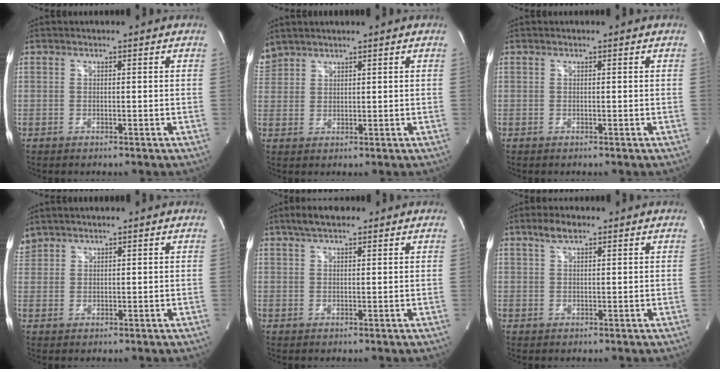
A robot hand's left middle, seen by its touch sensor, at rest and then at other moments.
{"total": 3.7, "force": [3.5, 1.2, 0.3], "torque": [-0.018, 0.020, 0.079]}
{"total": 0.0}
{"total": 2.7, "force": [2.5, 1.0, 0.1], "torque": [-0.009, 0.018, 0.055]}
{"total": 4.2, "force": [3.0, 1.3, 2.6], "torque": [-0.054, 0.019, 0.052]}
{"total": 2.7, "force": [1.8, 1.1, 1.7], "torque": [-0.034, 0.009, 0.036]}